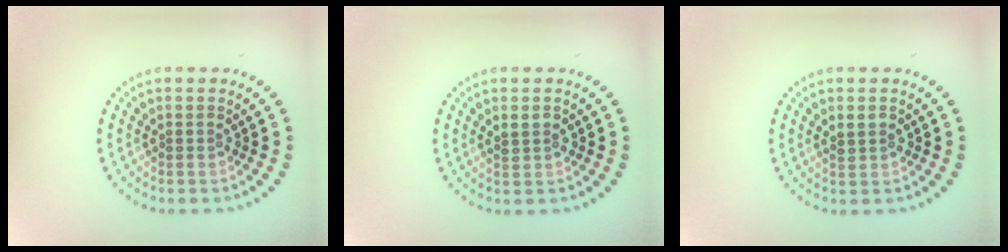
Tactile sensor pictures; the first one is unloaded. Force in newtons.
{"total": 1.4, "press": 1.4, "slide": 0.3}
{"total": 1.4, "press": 1.4, "slide": 0.3}